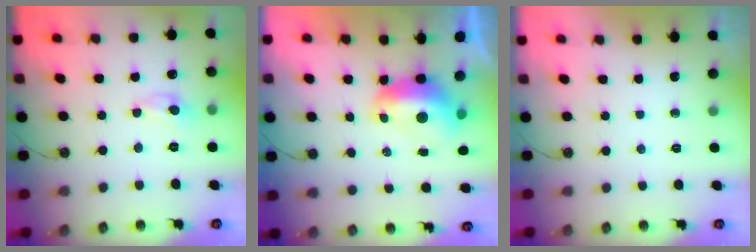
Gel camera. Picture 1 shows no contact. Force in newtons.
{"total": 2.1, "press": 2.0, "slide": 0.6}
{"total": 0.0}